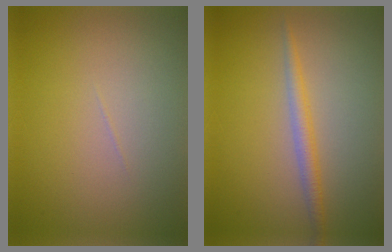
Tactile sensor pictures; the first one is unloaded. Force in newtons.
{"total": 1.8, "press": 1.8, "slide": 0.1}